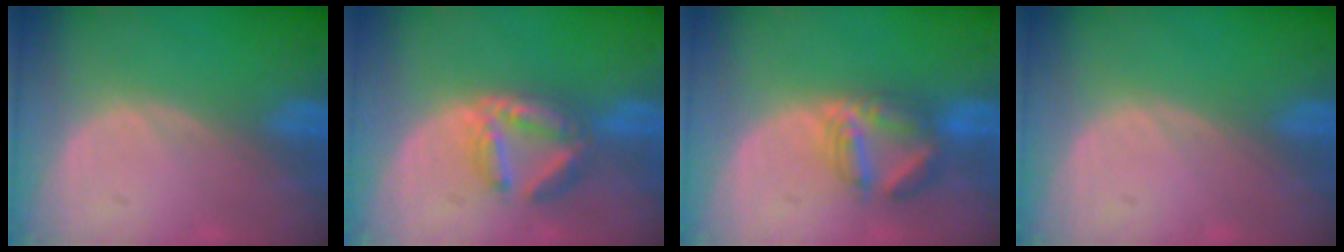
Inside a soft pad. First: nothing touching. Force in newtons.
{"total": 5.9, "press": 5.6, "slide": 1.7}
{"total": 6.0, "press": 5.9, "slide": 0.7}
{"total": 0.0}